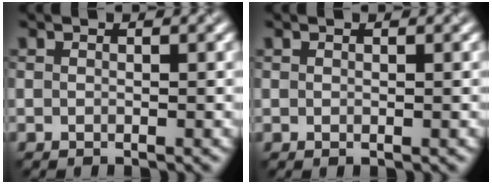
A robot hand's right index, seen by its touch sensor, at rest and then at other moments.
{"total": 0.0}